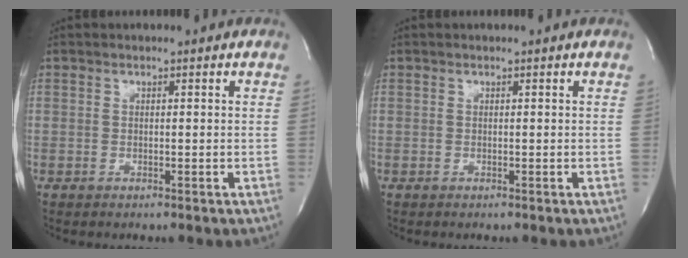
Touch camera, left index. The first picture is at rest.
{"total": 0.0}